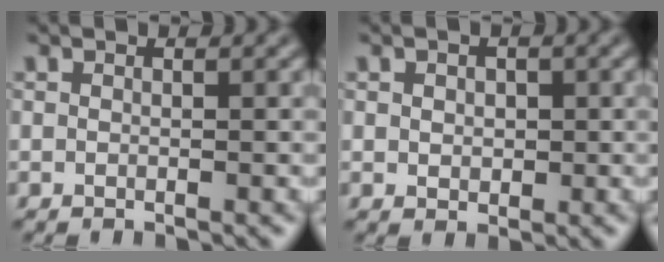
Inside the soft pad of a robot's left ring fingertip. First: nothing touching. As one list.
[{"total": 1.4, "force": [0.2, 1.1, 0.8], "torque": [-0.012, 0.001, 0.003]}]